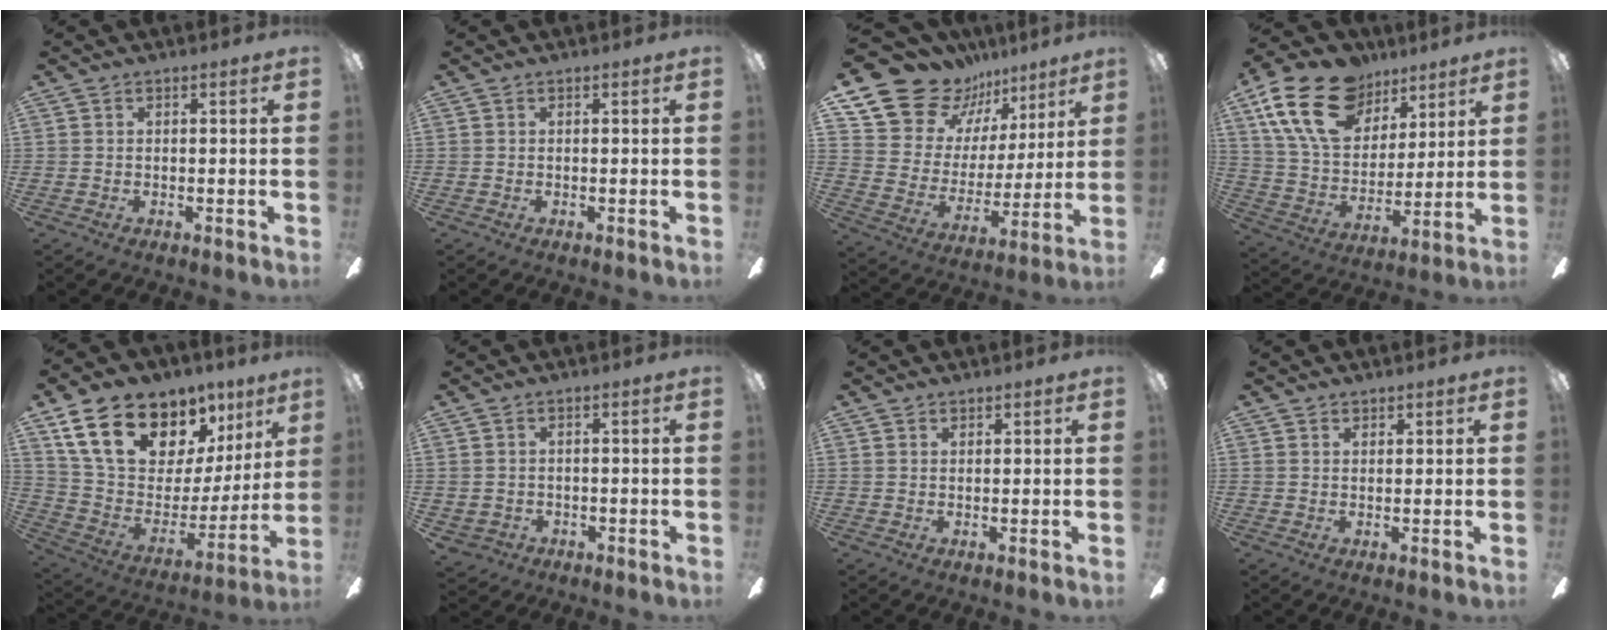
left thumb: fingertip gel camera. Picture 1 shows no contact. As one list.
[{"total": 0.0}, {"total": 17.5, "force": [14.0, 9.4, 4.4], "torque": [-0.107, -0.107, 0.266]}, {"total": 21.7, "force": [12.6, 13.4, 11.5], "torque": [-0.221, -0.050, 0.233]}, {"total": 21.5, "force": [13.8, 12.2, 11.1], "torque": [-0.190, -0.082, 0.263]}, {"total": 1.5, "force": [0.0, 1.5, 0.3], "torque": [-0.009, 0.000, -0.003]}, {"total": 1.1, "force": [1.0, 0.5, 0.2], "torque": [-0.003, 0.001, 0.018]}, {"total": 1.3, "force": [1.2, 0.6, 0.1], "torque": [-0.002, -0.001, 0.023]}]